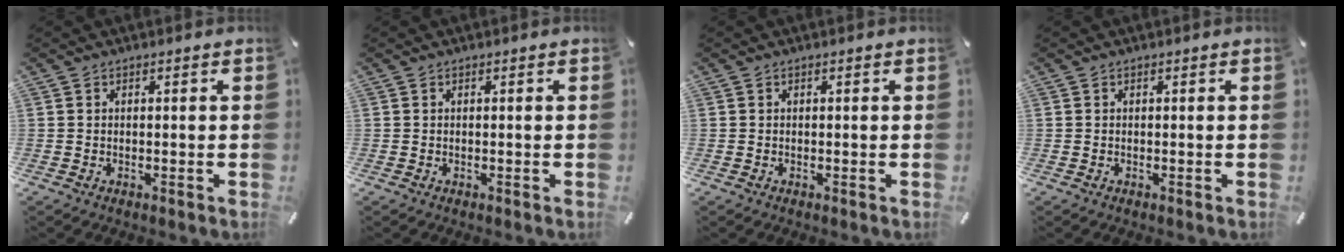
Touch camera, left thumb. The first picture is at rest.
{"total": 0.0}
{"total": 0.0}
{"total": 0.0}